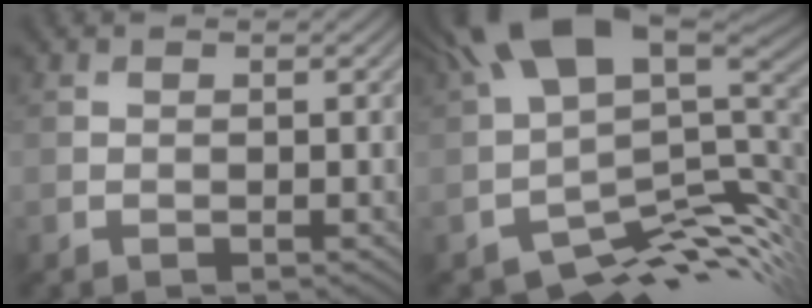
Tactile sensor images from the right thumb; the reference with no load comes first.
{"total": 11.7, "force": [-0.1, 6.1, 10.0], "torque": [-0.162, -0.010, 0.024]}